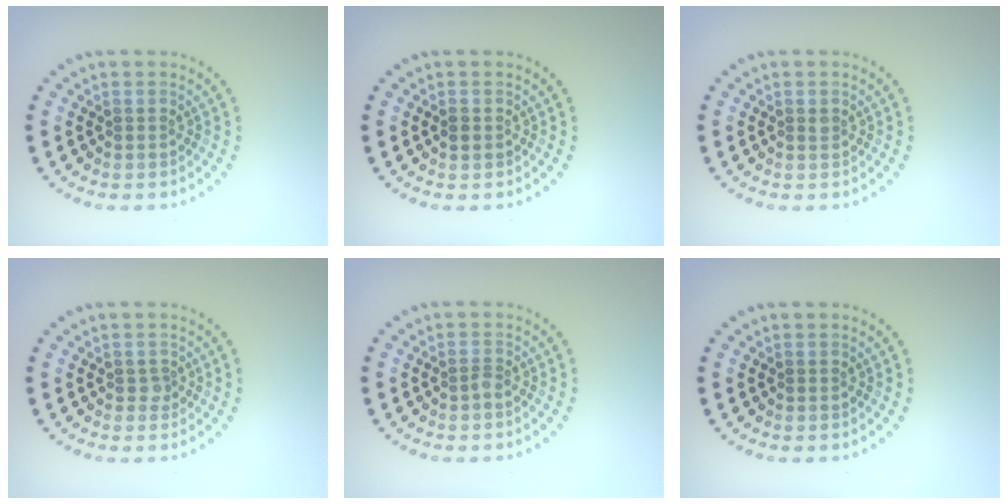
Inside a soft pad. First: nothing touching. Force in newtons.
{"total": 1.2, "press": 1.2, "slide": 0.1}
{"total": 0.6, "press": 0.5, "slide": 0.3}
{"total": 0.7, "press": 0.6, "slide": 0.4}
{"total": 0.8, "press": 0.6, "slide": 0.6}
{"total": 0.0}